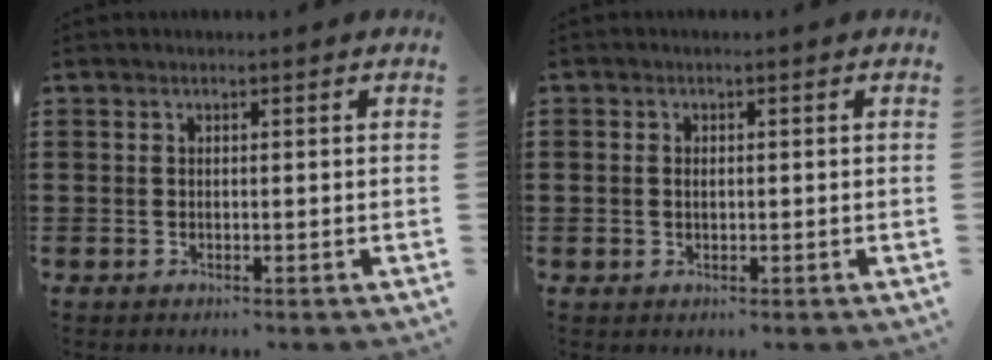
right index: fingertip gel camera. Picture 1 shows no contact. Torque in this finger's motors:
{"motor_torque": [-0.12, 0.50, 0.00, -0.01]}